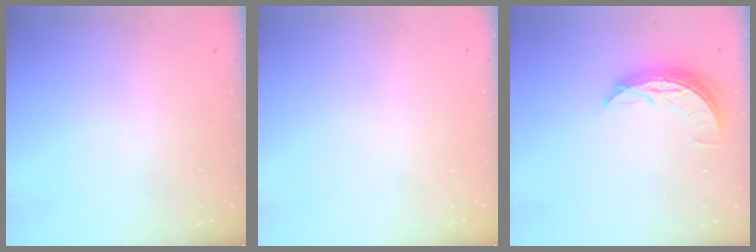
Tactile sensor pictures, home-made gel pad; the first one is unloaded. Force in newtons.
{"total": 0.0}
{"total": 7.9, "press": 7.9, "slide": 0.4}